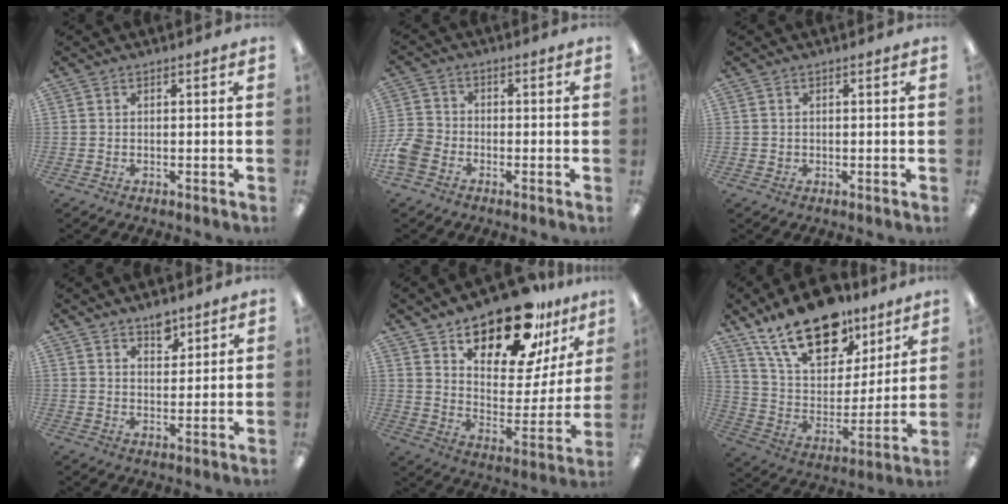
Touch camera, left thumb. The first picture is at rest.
{"total": 6.5, "force": [-2.9, 4.9, 3.2], "torque": [-0.073, 0.018, -0.055]}
{"total": 0.8, "force": [0.0, 0.8, -0.1], "torque": [0.001, 0.005, -0.001]}
{"total": 5.0, "force": [4.0, 2.5, 1.7], "torque": [-0.010, -0.025, 0.068]}
{"total": 20.5, "force": [16.0, 8.2, 9.8], "torque": [-0.150, -0.112, 0.275]}
{"total": 21.5, "force": [14.8, 10.8, 11.2], "torque": [-0.207, -0.074, 0.266]}